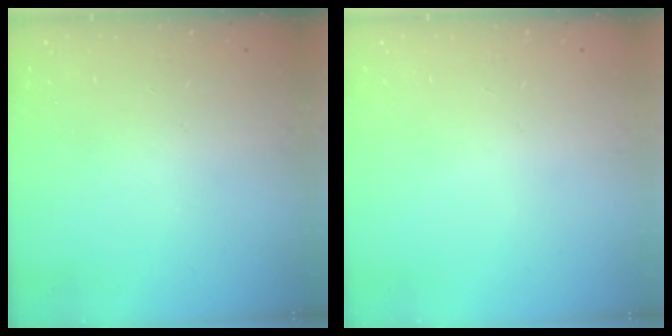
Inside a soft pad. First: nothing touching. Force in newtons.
{"total": 0.0}